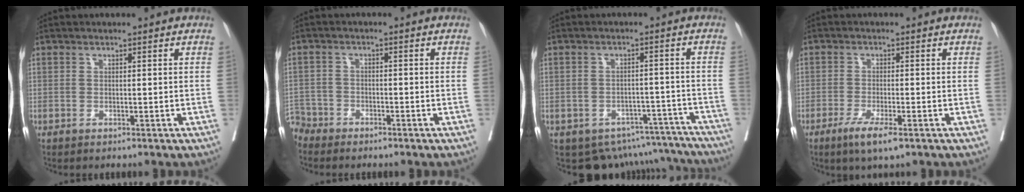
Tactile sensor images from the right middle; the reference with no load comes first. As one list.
[{"total": 4.1, "force": [-3.6, 1.8, -0.7], "torque": [0.015, -0.001, -0.076]}, {"total": 12.7, "force": [-11.1, 6.0, 1.7], "torque": [-0.013, 0.035, -0.121]}, {"total": 4.8, "force": [-2.9, 0.6, 3.8], "torque": [-0.071, -0.012, -0.049]}]